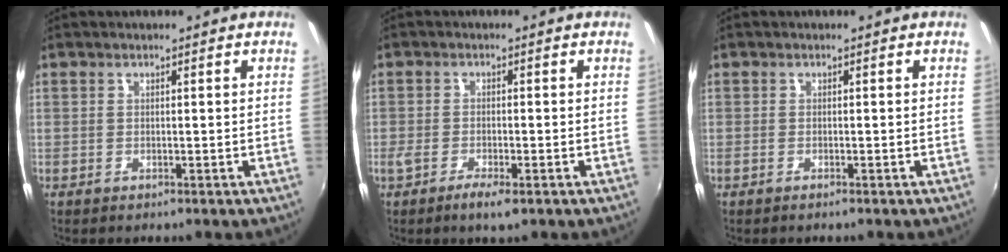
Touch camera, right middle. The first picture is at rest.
{"total": 4.1, "force": [-2.6, 1.0, 3.0], "torque": [-0.070, -0.012, -0.049]}
{"total": 0.7, "force": [-0.6, 0.1, 0.3], "torque": [-0.006, -0.003, -0.013]}